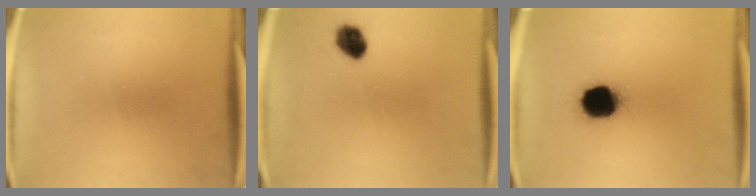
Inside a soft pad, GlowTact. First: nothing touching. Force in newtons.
{"total": 5.5}
{"total": 14.2}